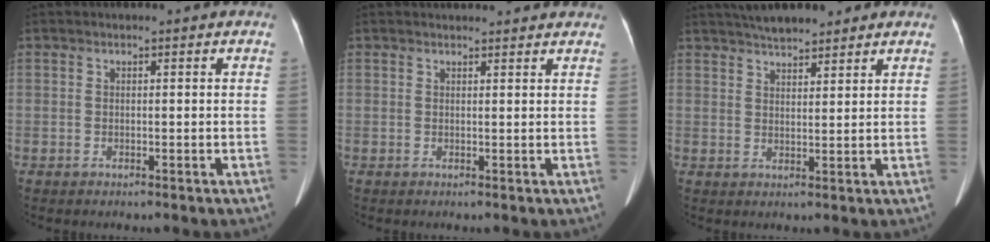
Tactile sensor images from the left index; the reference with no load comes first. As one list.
[{"total": 6.2, "force": [5.9, 1.1, 1.4], "torque": [-0.013, 0.023, 0.060]}, {"total": 7.6, "force": [6.5, 1.7, 3.5], "torque": [-0.051, 0.025, 0.105]}]